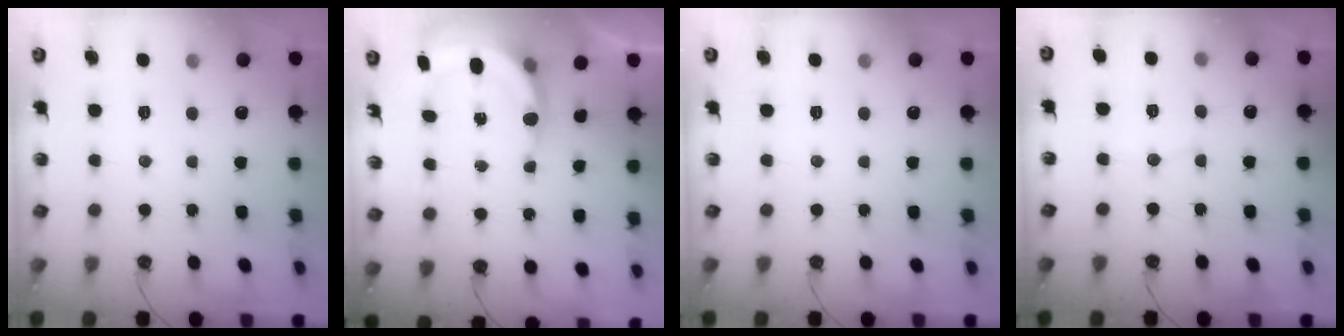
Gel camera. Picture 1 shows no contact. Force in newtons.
{"total": 6.2, "press": 6.1, "slide": 1.5}
{"total": 0.0}
{"total": 3.6, "press": 3.5, "slide": 0.4}